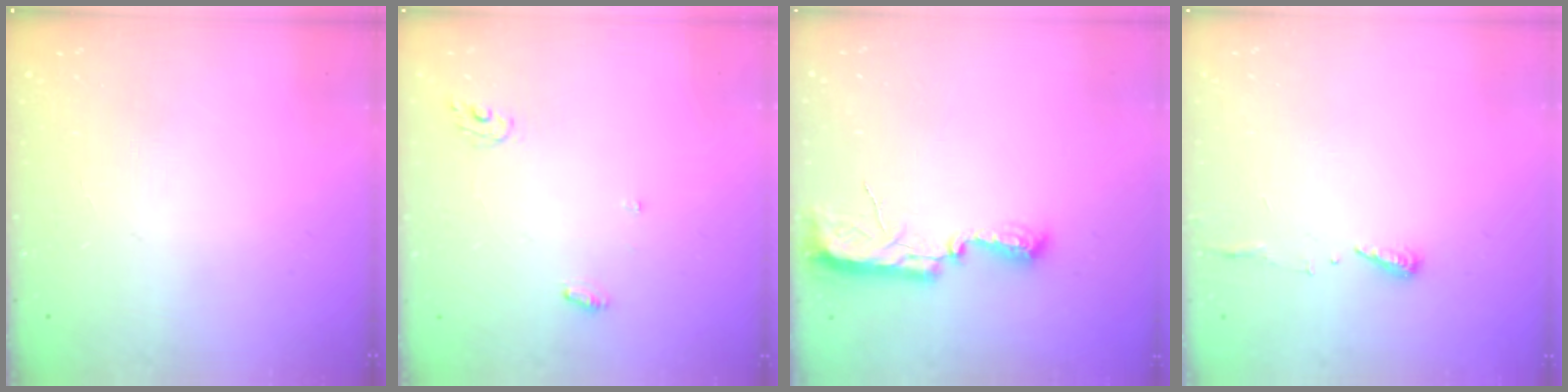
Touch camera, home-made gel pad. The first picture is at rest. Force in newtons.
{"total": 4.1, "press": 4.1, "slide": 0.2}
{"total": 7.7, "press": 7.7, "slide": 0.8}
{"total": 6.3, "press": 6.3, "slide": 0.5}